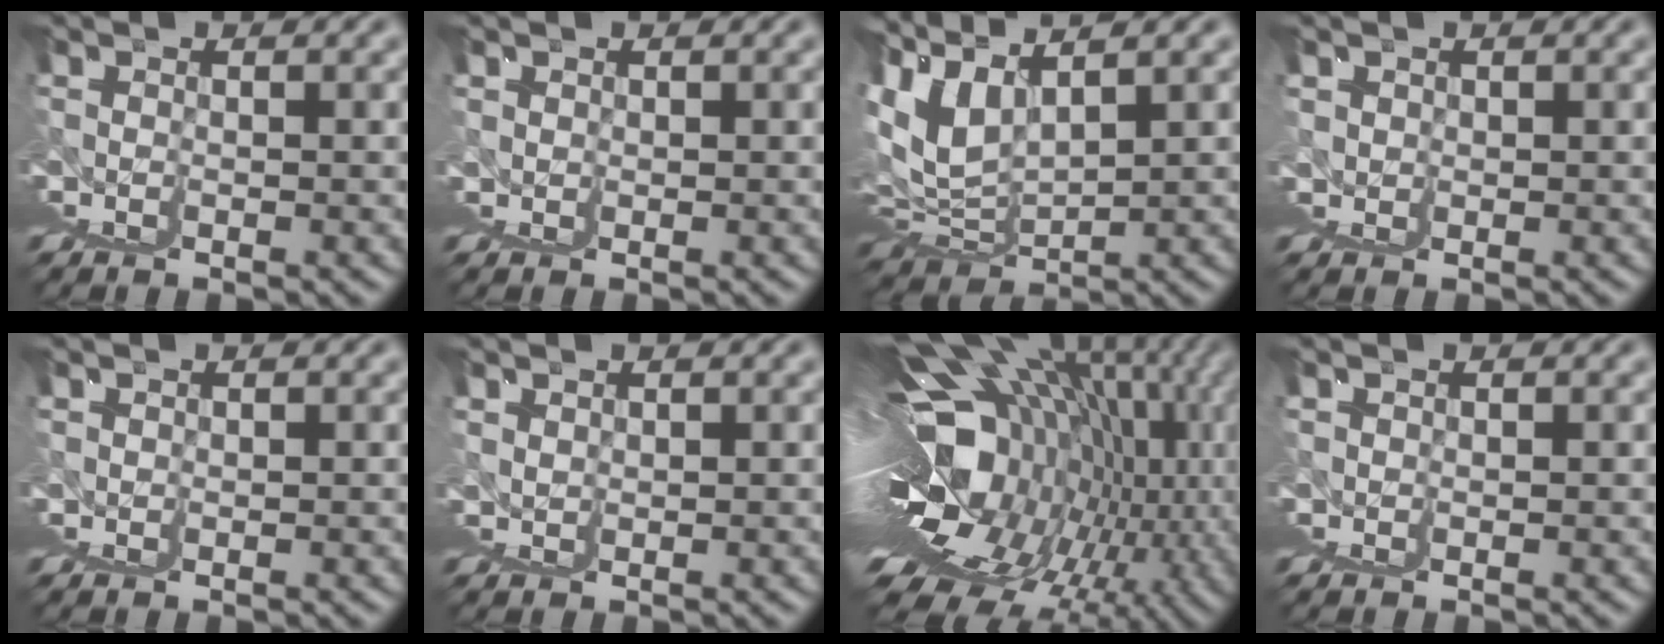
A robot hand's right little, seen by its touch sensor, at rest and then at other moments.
{"total": 2.6, "force": [1.3, 2.2, 0.4], "torque": [-0.004, -0.003, 0.017]}
{"total": 5.8, "force": [5.1, -0.1, 2.8], "torque": [-0.067, 0.005, 0.104]}
{"total": 4.1, "force": [1.9, 3.4, 1.1], "torque": [-0.015, -0.009, 0.029]}
{"total": 2.5, "force": [1.1, 2.1, 0.6], "torque": [-0.008, -0.002, 0.015]}
{"total": 3.3, "force": [2.0, 2.6, 0.5], "torque": [-0.011, -0.005, 0.033]}
{"total": 21.3, "force": [5.2, 8.2, 19.0], "torque": [-0.204, 0.044, 0.083]}
{"total": 2.3, "force": [1.0, 1.9, 0.7], "torque": [-0.010, -0.001, 0.013]}